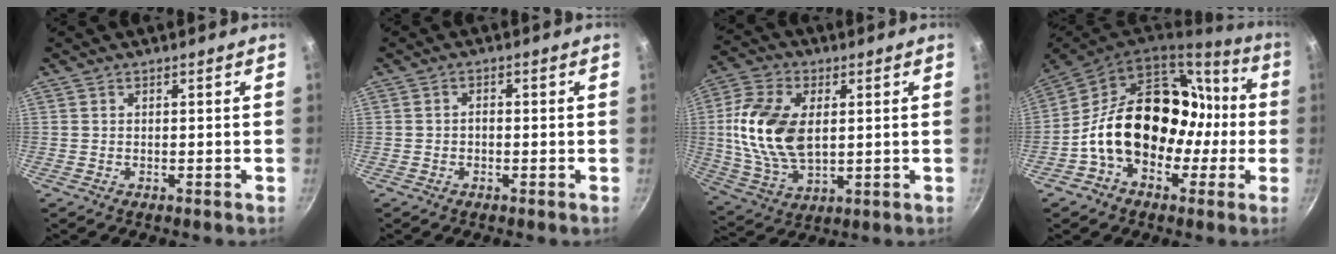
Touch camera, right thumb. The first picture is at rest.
{"total": 1.2, "force": [-0.5, 0.9, 0.7], "torque": [-0.008, 0.008, -0.009]}
{"total": 16.3, "force": [1.9, 9.8, 12.9], "torque": [-0.239, -0.003, 0.039]}
{"total": 22.9, "force": [-1.8, 17.0, 15.2], "torque": [-0.198, 0.071, -0.023]}